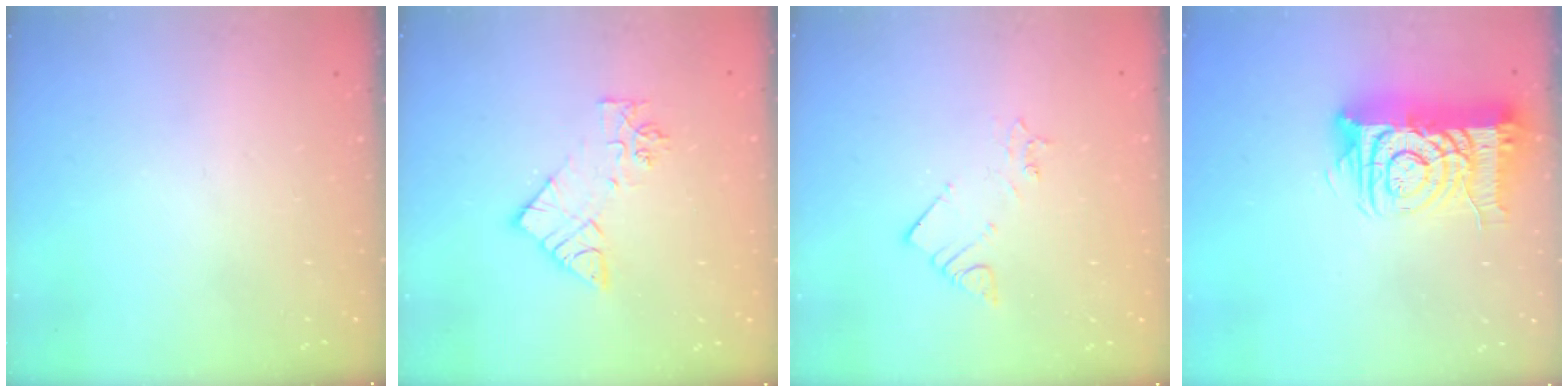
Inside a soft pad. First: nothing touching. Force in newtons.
{"total": 10.2, "press": 10.1, "slide": 0.9}
{"total": 2.8, "press": 2.7, "slide": 0.5}
{"total": 14.6, "press": 14.5, "slide": 1.7}